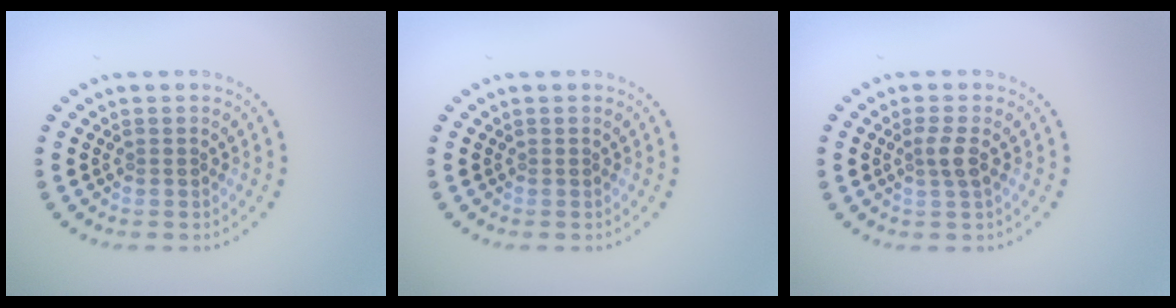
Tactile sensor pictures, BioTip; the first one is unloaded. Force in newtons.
{"total": 0.0}
{"total": 1.6, "press": 1.3, "slide": 0.9}